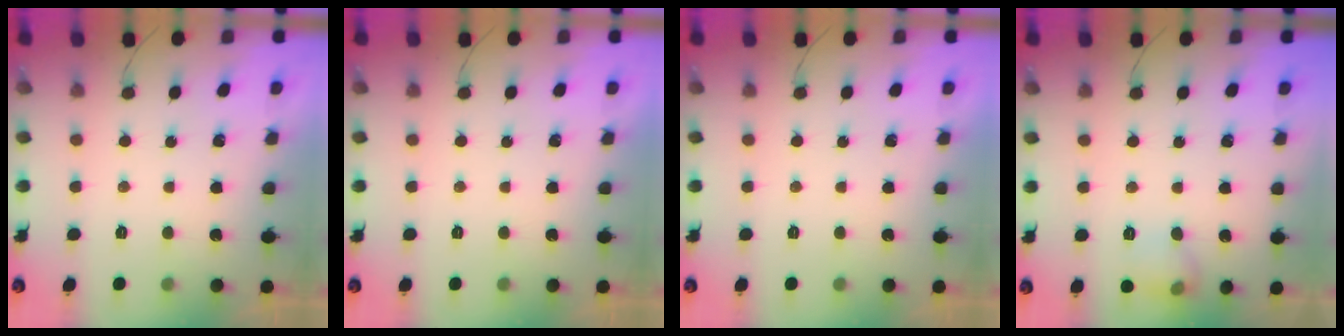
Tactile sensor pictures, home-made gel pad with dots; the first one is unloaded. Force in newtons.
{"total": 0.0}
{"total": 0.0}
{"total": 7.8, "press": 7.7, "slide": 1.2}